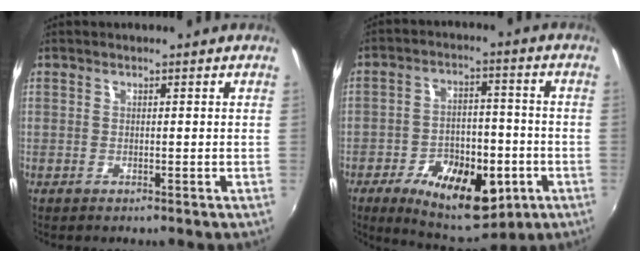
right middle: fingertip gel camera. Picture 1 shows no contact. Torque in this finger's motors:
{"motor_torque": [0.27, -0.22, 0.22, 0.11]}